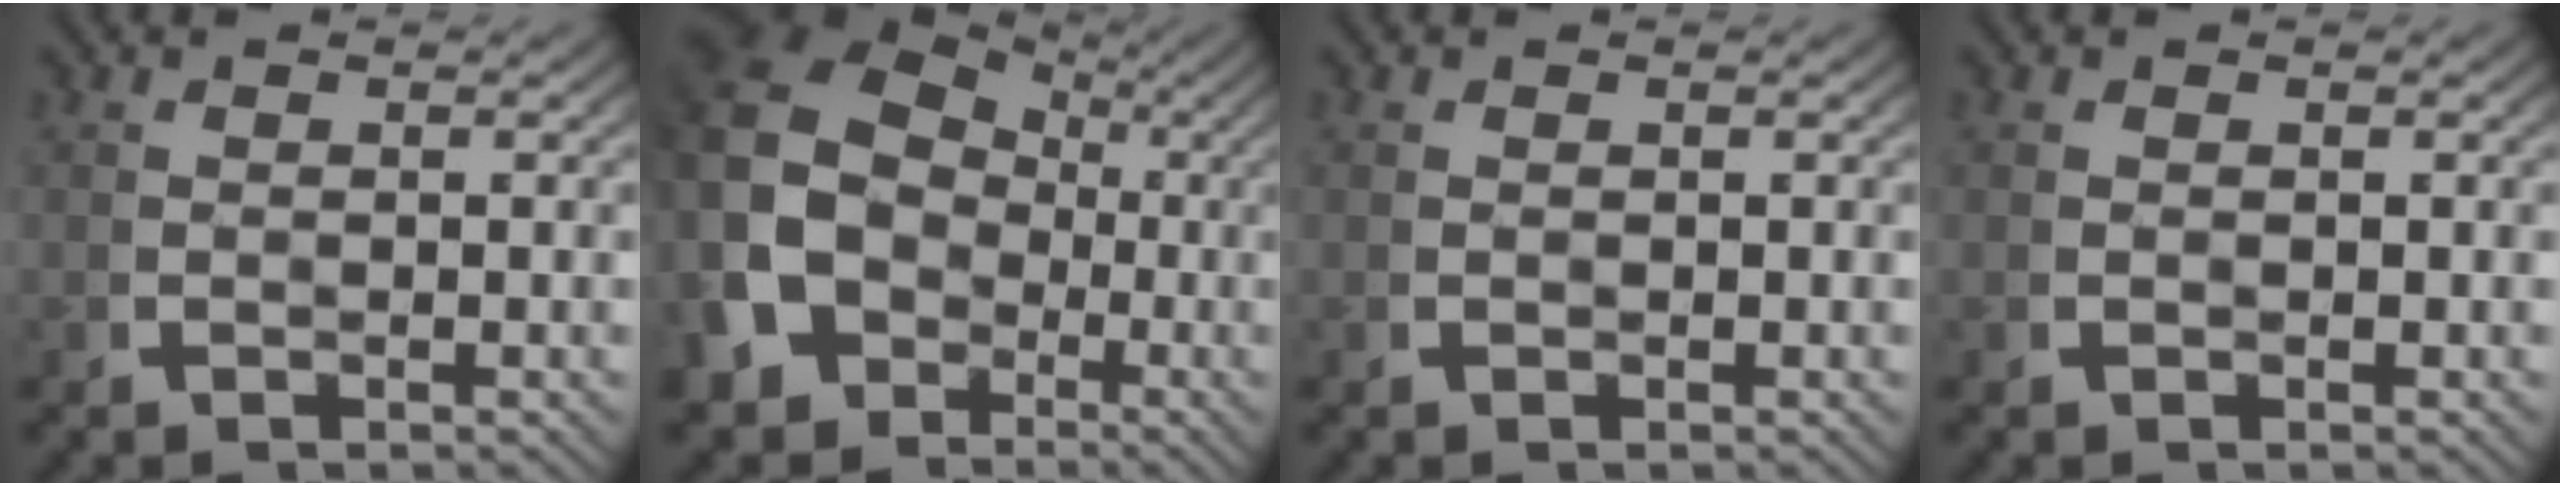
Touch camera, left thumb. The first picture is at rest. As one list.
[{"total": 11.8, "force": [0.7, 9.5, 7.0], "torque": [-0.174, -0.039, 0.022]}, {"total": 0.0}, {"total": 0.0}]